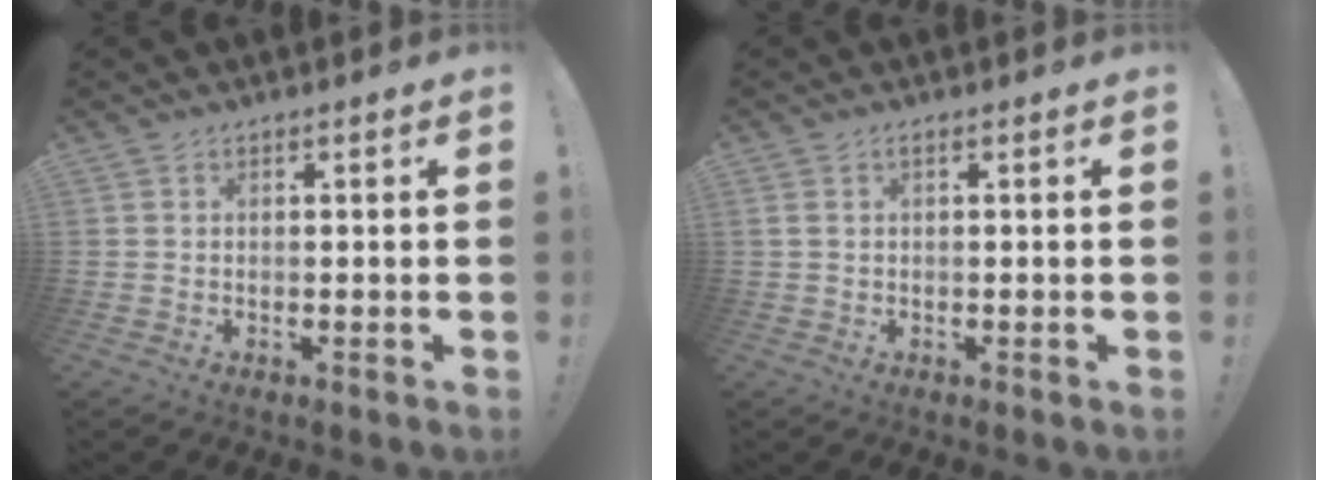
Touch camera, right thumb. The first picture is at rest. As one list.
[{"total": 1.2, "force": [0.2, 0.3, 1.2], "torque": [-0.029, 0.004, 0.004]}]